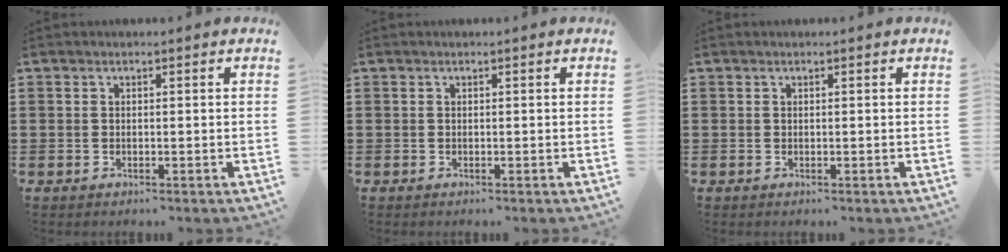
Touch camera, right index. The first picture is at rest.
{"total": 0.0}
{"total": 0.0}